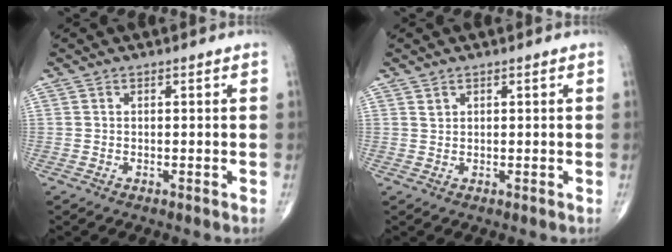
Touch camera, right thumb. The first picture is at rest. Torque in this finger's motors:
{"motor_torque": [-0.19, -0.08, 0.18, 0.10, 0.00]}